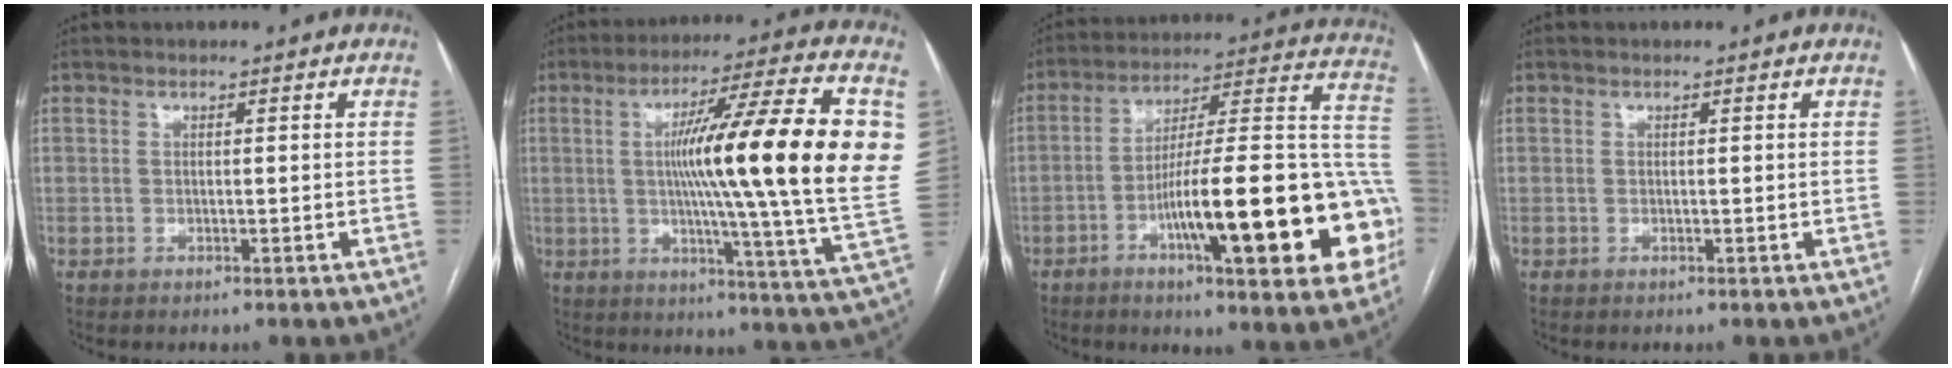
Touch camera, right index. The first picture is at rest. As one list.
[{"total": 25.5, "force": [3.7, -0.4, 25.2], "torque": [-0.310, 0.013, 0.044]}, {"total": 26.1, "force": [-8.1, 4.1, 24.5], "torque": [-0.282, 0.015, -0.113]}, {"total": 0.0}]